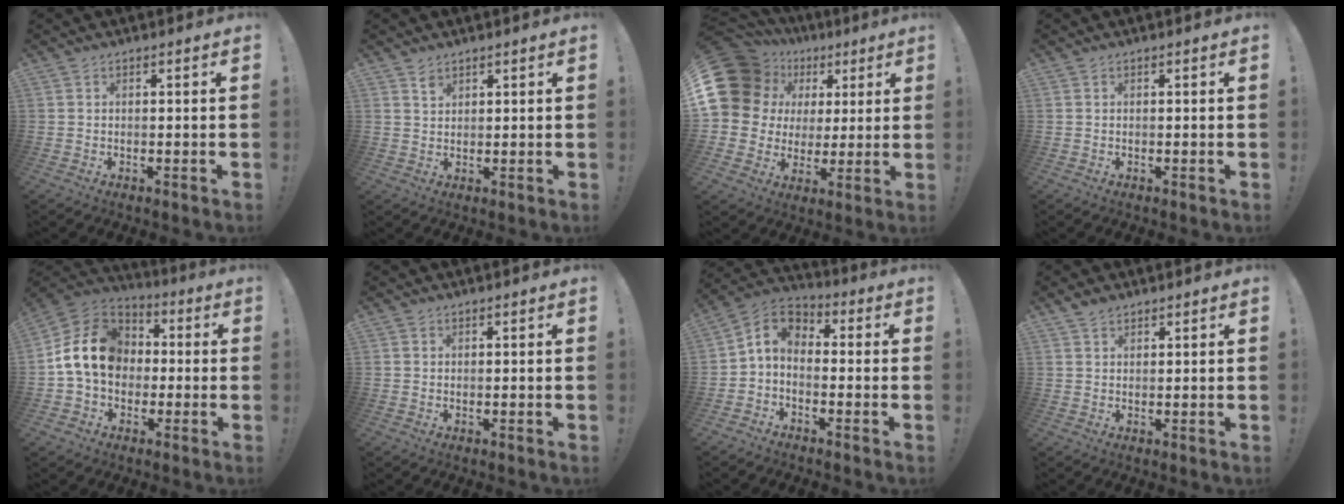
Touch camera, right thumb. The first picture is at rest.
{"total": 2.4, "force": [1.8, 1.4, 0.5], "torque": [0.003, -0.013, 0.032]}
{"total": 17.2, "force": [6.5, 14.0, 7.7], "torque": [-0.137, -0.033, 0.144]}
{"total": 0.0}
{"total": 16.5, "force": [1.4, 12.9, 10.2], "torque": [-0.181, 0.017, 0.031]}
{"total": 0.6, "force": [0.5, 0.4, -0.1], "torque": [0.003, 0.000, 0.010]}
{"total": 5.5, "force": [-1.0, 4.0, 3.7], "torque": [-0.080, 0.009, -0.016]}
{"total": 2.3, "force": [1.9, 1.1, 0.7], "torque": [-0.013, -0.007, 0.037]}